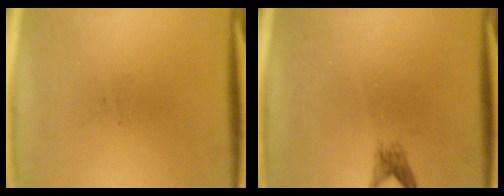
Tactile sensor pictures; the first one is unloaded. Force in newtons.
{"total": 1.5}